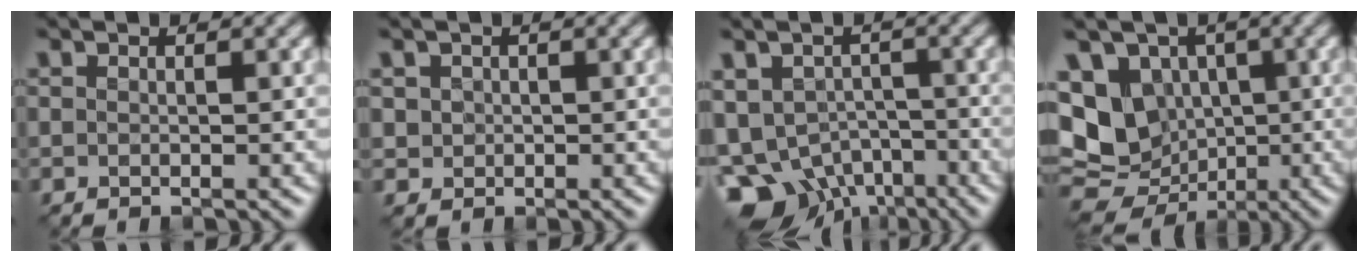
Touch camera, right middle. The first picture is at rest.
{"total": 1.3, "force": [0.0, 1.3, 0.2], "torque": [-0.005, -0.006, 0.005]}
{"total": 8.7, "force": [-4.2, 6.3, 4.4], "torque": [-0.082, -0.019, -0.073]}
{"total": 12.9, "force": [-1.9, 11.0, 6.6], "torque": [-0.126, -0.003, -0.052]}